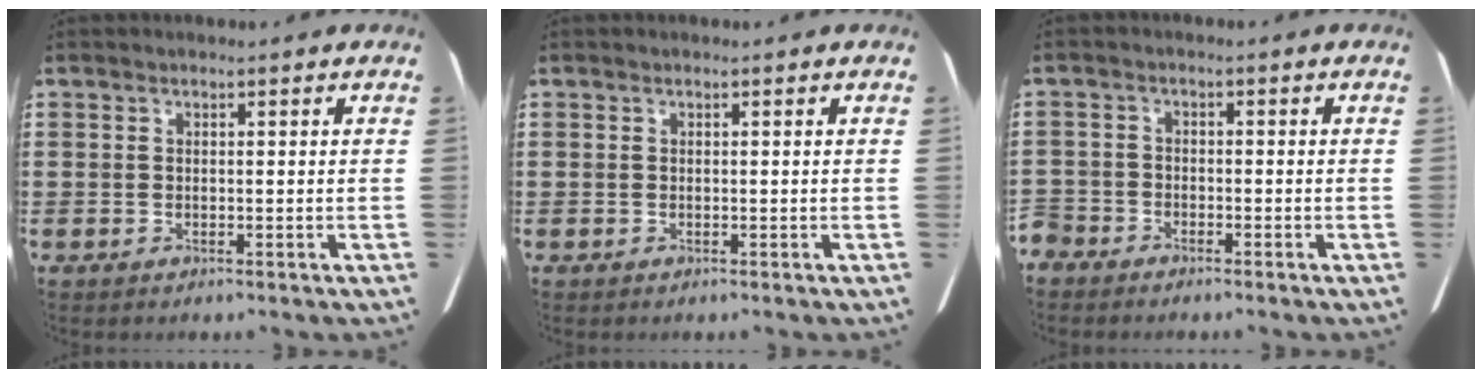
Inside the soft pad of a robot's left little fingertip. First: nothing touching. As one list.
[{"total": 0.0}, {"total": 2.1, "force": [-2.0, 0.5, 0.0], "torque": [-0.013, -0.003, -0.048]}]